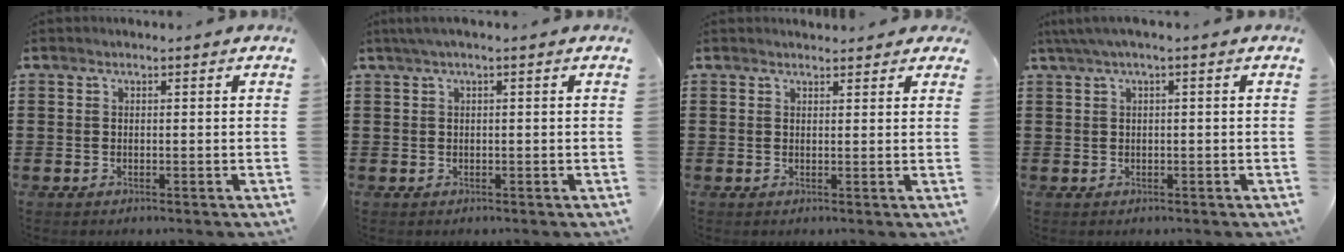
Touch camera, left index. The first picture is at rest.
{"total": 1.3, "force": [0.0, 0.0, 1.3], "torque": [-0.019, -0.004, 0.000]}
{"total": 1.7, "force": [1.6, 0.4, 0.3], "torque": [-0.002, 0.000, 0.030]}
{"total": 2.0, "force": [-0.4, 0.1, 1.9], "torque": [-0.037, -0.006, -0.010]}